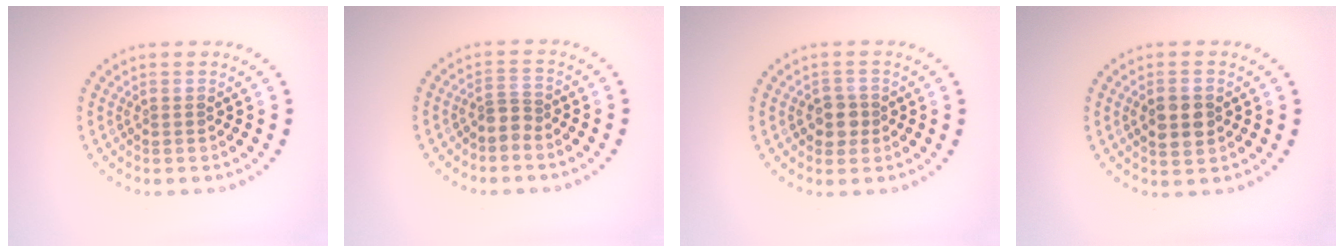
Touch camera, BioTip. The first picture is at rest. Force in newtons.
{"total": 1.3, "press": 0.9, "slide": 0.9}
{"total": 2.1, "press": 2.0, "slide": 0.8}
{"total": 2.8, "press": 2.8, "slide": 0.1}